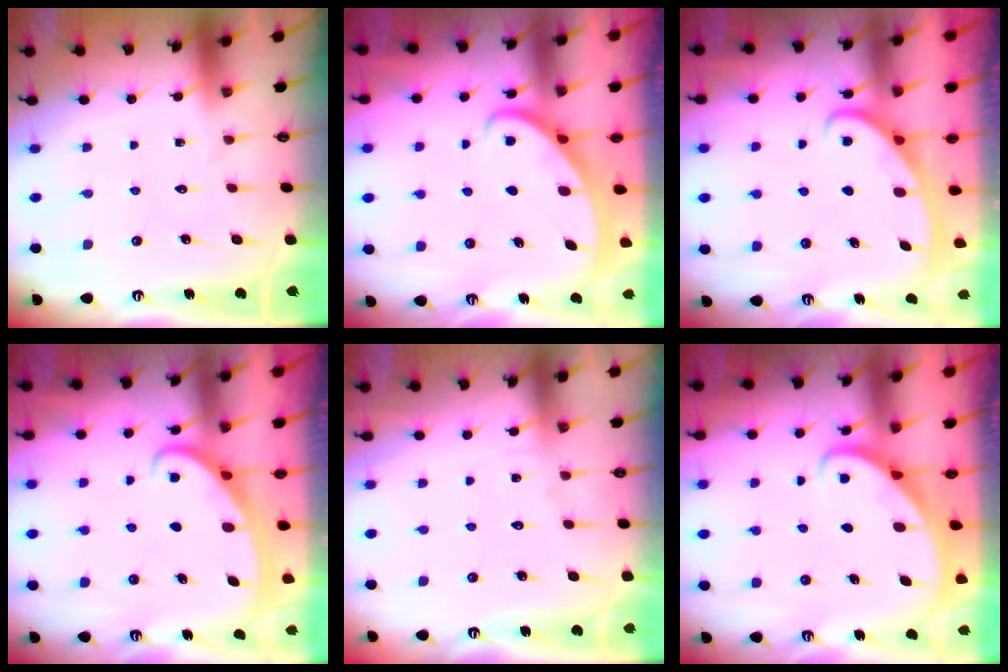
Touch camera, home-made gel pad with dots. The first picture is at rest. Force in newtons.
{"total": 4.0, "press": 4.0, "slide": 0.3}
{"total": 2.8, "press": 2.8, "slide": 0.4}
{"total": 2.6, "press": 2.6, "slide": 0.4}
{"total": 4.0, "press": 4.0, "slide": 0.4}
{"total": 2.7, "press": 2.7, "slide": 0.3}